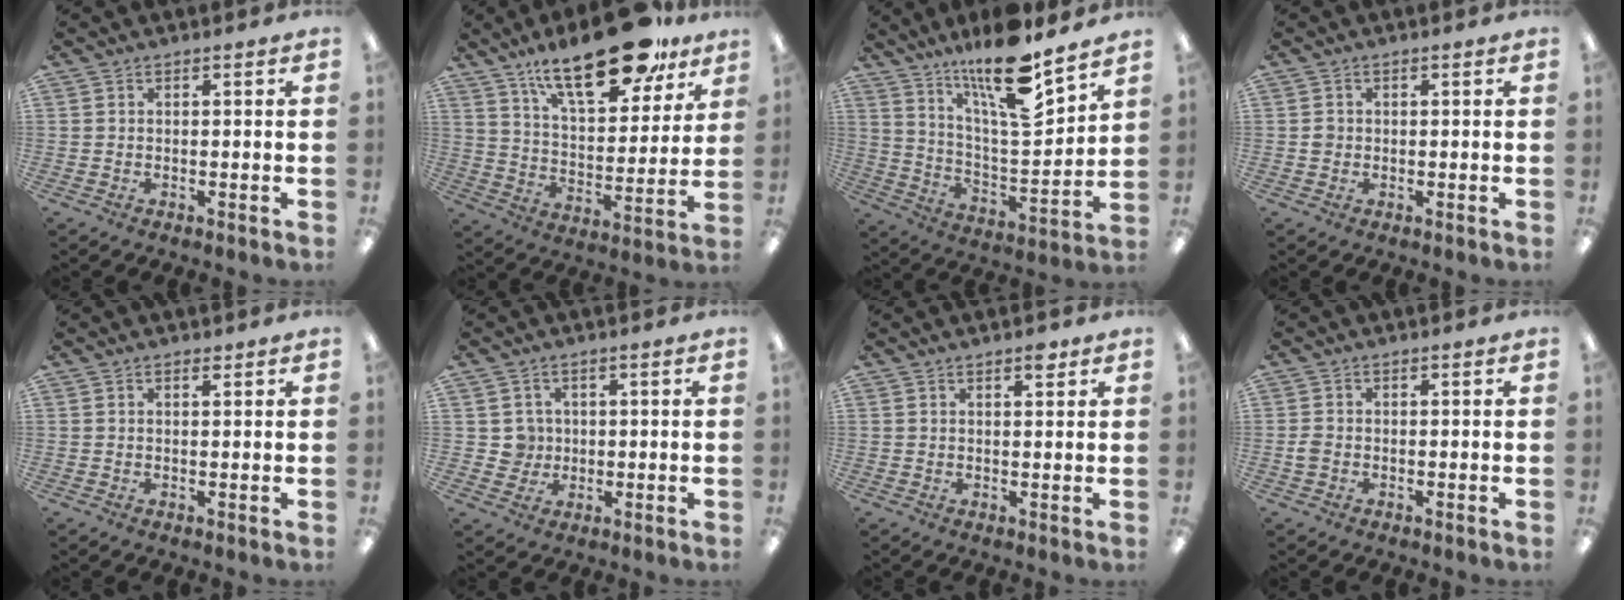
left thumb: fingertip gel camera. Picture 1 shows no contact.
{"total": 22.7, "force": [16.1, 8.5, 13.5], "torque": [-0.208, -0.089, 0.271]}
{"total": 17.9, "force": [13.5, 3.8, 11.1], "torque": [-0.193, -0.093, 0.224]}
{"total": 1.3, "force": [0.0, 1.3, 0.4], "torque": [-0.008, 0.006, -0.002]}
{"total": 1.1, "force": [0.8, 0.4, 0.6], "torque": [-0.006, -0.002, 0.013]}
{"total": 4.0, "force": [0.8, 3.9, 0.2], "torque": [0.000, 0.004, 0.010]}
{"total": 2.9, "force": [2.0, 0.9, 1.9], "torque": [-0.017, -0.008, 0.030]}
{"total": 1.9, "force": [-0.5, 1.5, 1.2], "torque": [-0.021, 0.003, -0.008]}